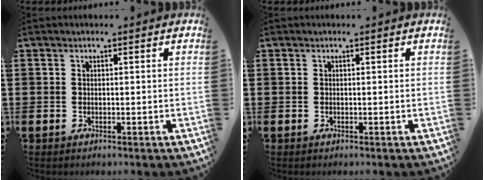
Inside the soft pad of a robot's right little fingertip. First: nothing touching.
{"total": 0.0}